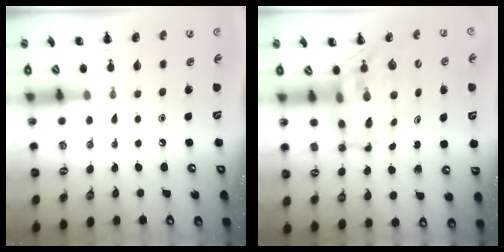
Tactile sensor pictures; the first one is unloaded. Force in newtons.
{"total": 7.2, "press": 6.9, "slide": 2.0}